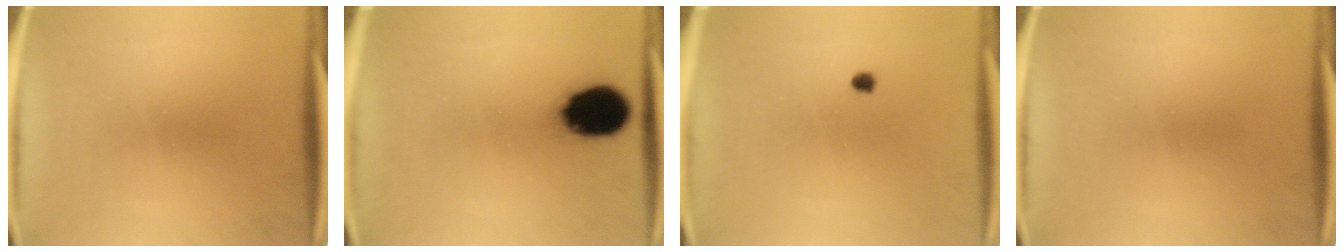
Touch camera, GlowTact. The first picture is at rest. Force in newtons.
{"total": 15.4}
{"total": 0.9}
{"total": 0.0}